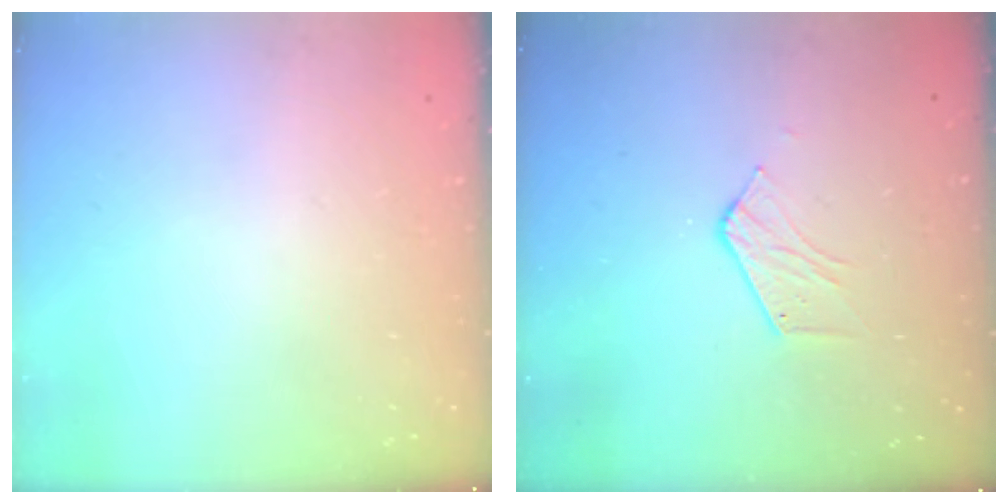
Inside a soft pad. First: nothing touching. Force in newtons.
{"total": 5.8, "press": 5.8, "slide": 0.3}